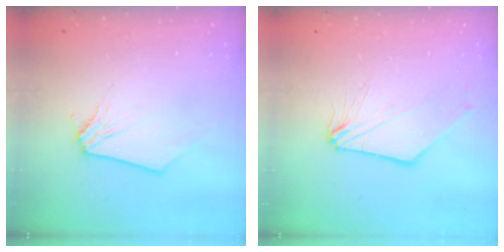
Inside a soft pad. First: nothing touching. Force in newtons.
{"total": 2.5, "press": 2.5, "slide": 0.5}